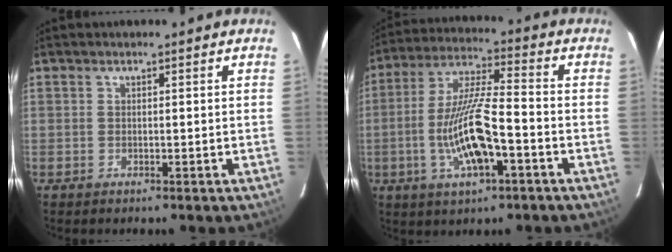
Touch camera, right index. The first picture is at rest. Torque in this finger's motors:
{"motor_torque": [1.78, -0.35, 0.63, 0.21]}